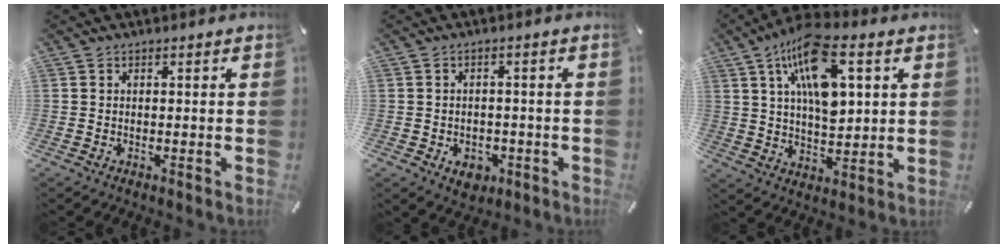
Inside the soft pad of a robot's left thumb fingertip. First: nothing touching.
{"total": 5.0, "force": [-2.0, 3.9, 2.5], "torque": [-0.036, 0.005, -0.035]}
{"total": 15.5, "force": [6.5, 7.4, 12.0], "torque": [-0.218, -0.010, 0.109]}